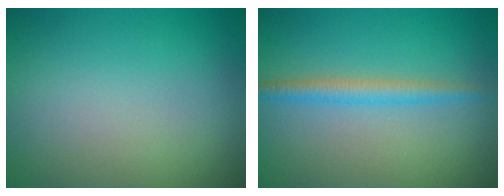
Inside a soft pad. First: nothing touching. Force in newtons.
{"total": 2.2, "press": 2.2, "slide": 0.1}